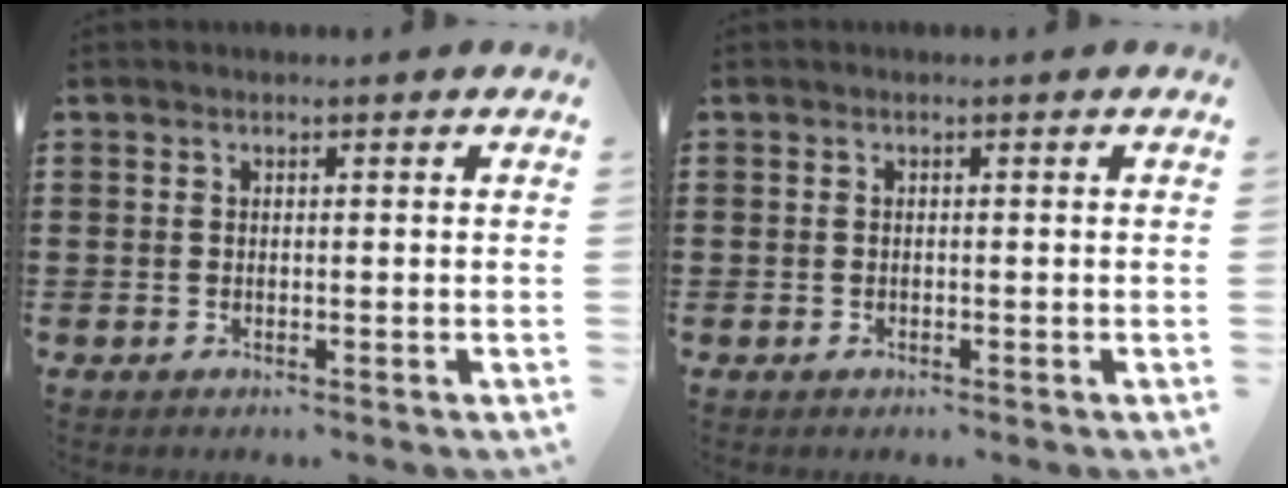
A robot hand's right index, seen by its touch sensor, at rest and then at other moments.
{"total": 0.0}